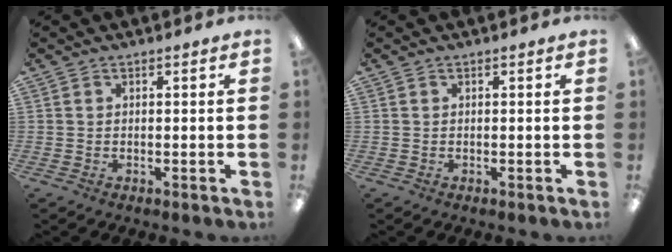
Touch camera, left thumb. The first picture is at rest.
{"total": 0.0}